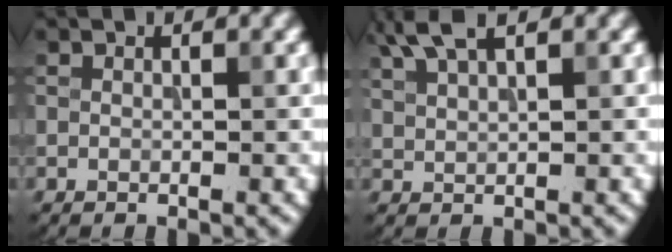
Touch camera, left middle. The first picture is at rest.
{"total": 3.6, "force": [2.5, 0.9, 2.3], "torque": [-0.051, 0.011, 0.053]}